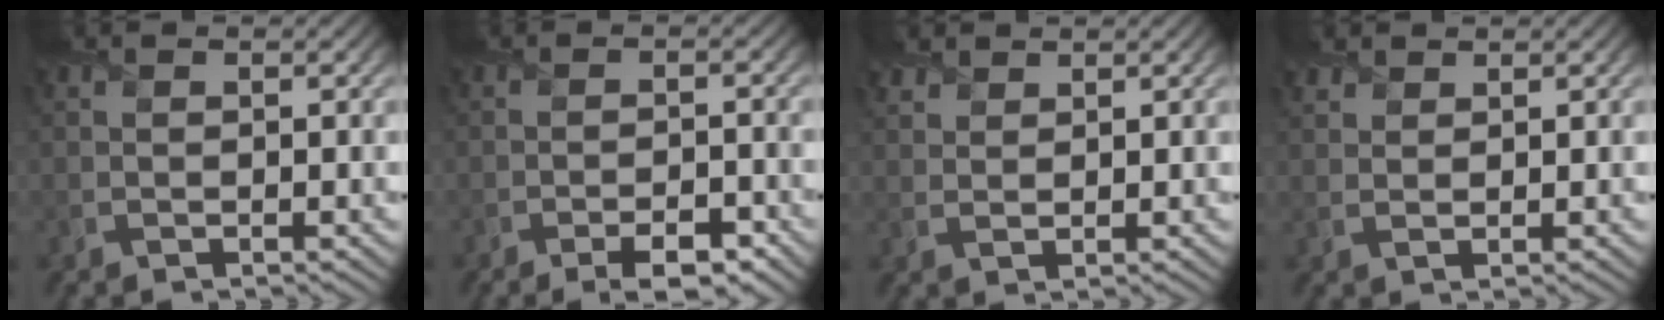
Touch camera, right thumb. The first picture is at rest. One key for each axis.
{"total": 4.5, "fx": -3.0, "fy": 1.4, "fz": 3.1, "tx": -0.050, "ty": 0.003, "tz": -0.044}
{"total": 2.3, "fx": 2.0, "fy": 1.0, "fz": 0.7, "tx": -0.019, "ty": 0.004, "tz": 0.047}
{"total": 1.8, "fx": 1.6, "fy": 0.7, "fz": 0.5, "tx": -0.014, "ty": 0.004, "tz": 0.038}